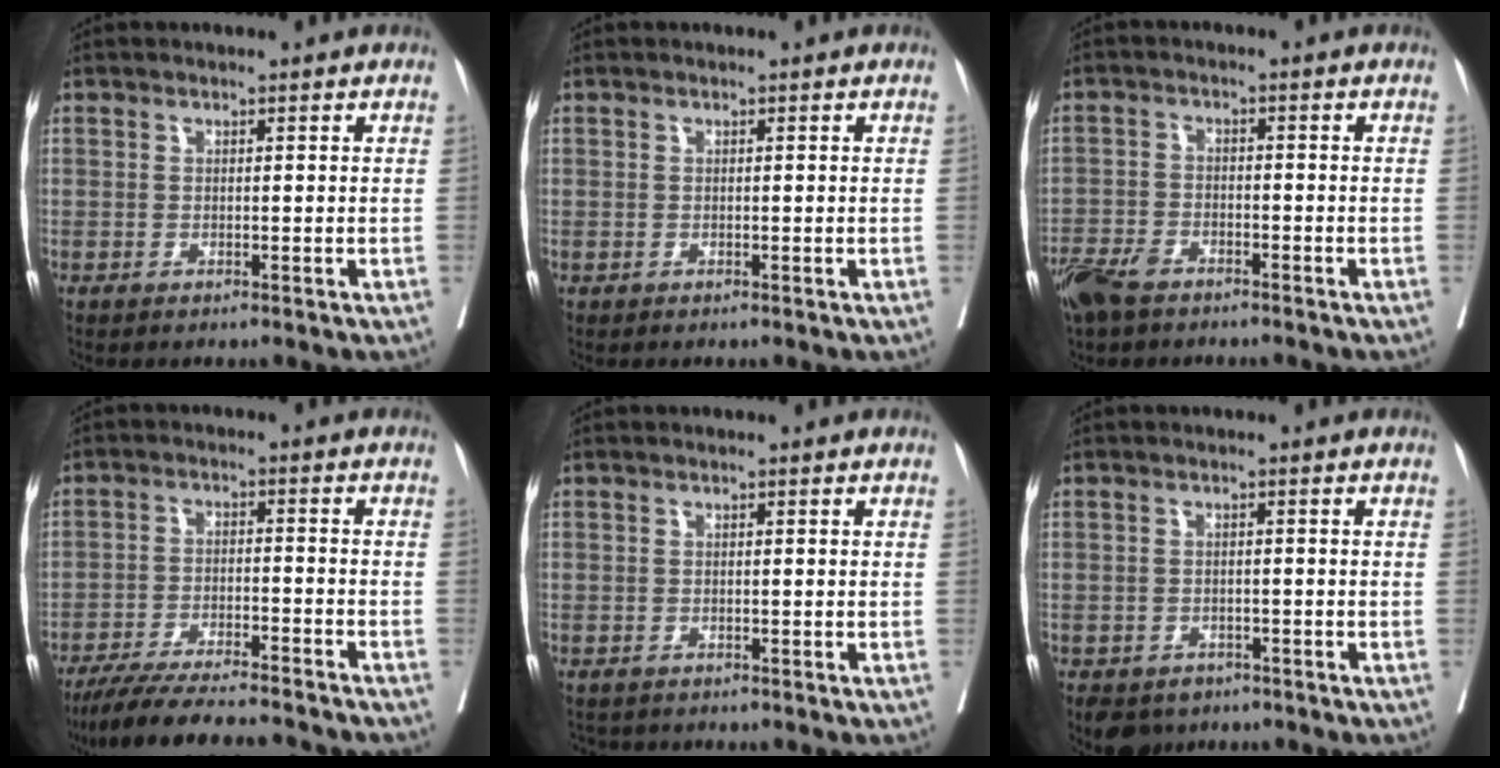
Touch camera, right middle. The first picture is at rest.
{"total": 0.0}
{"total": 7.4, "force": [-5.8, 2.7, 3.6], "torque": [-0.072, -0.011, -0.107]}
{"total": 16.1, "force": [-14.5, 1.4, 6.9], "torque": [-0.117, -0.020, -0.220]}
{"total": 2.2, "force": [-2.0, 1.0, 0.1], "torque": [-0.007, -0.005, -0.031]}
{"total": 5.7, "force": [-4.0, 3.8, 1.5], "torque": [-0.016, 0.002, -0.057]}